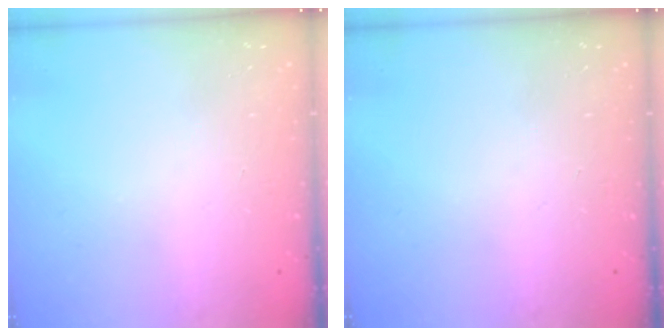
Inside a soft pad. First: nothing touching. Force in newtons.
{"total": 0.0}